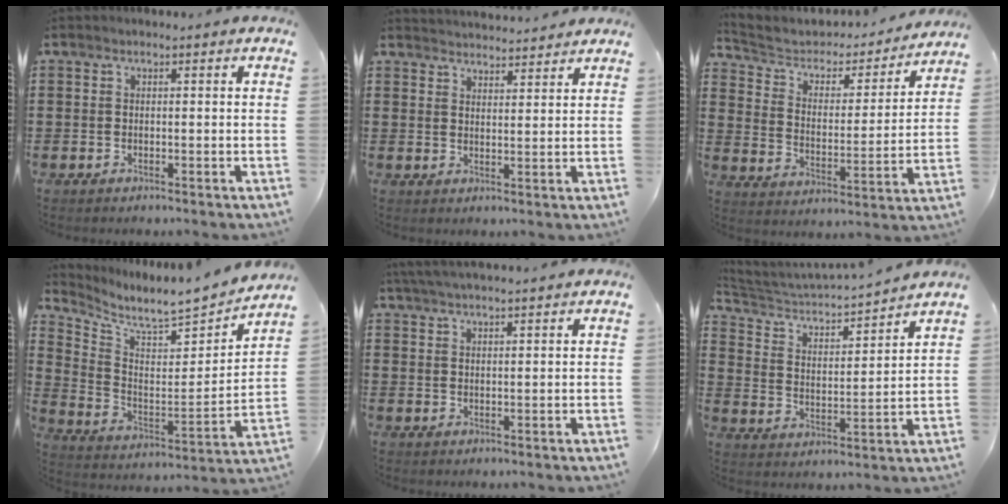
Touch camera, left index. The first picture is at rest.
{"total": 3.1, "force": [3.0, -0.3, -0.3], "torque": [-0.004, -0.015, 0.057]}
{"total": 3.7, "force": [3.0, 2.1, 0.9], "torque": [-0.044, -0.025, 0.042]}
{"total": 6.1, "force": [5.8, 0.2, 1.7], "torque": [-0.058, -0.062, 0.091]}
{"total": 3.3, "force": [3.2, -0.6, 0.7], "torque": [-0.024, -0.006, 0.060]}
{"total": 3.7, "force": [3.5, 0.4, 1.3], "torque": [-0.049, -0.035, 0.048]}